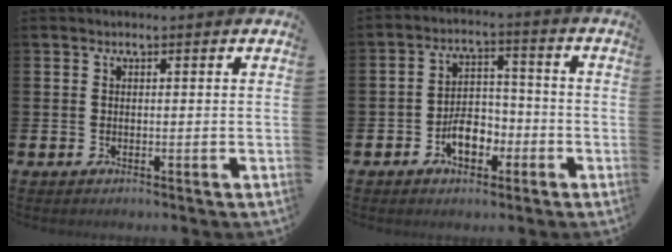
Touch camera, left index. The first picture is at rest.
{"total": 5.4, "force": [-2.5, 3.4, 3.4], "torque": [-0.046, 0.009, -0.051]}